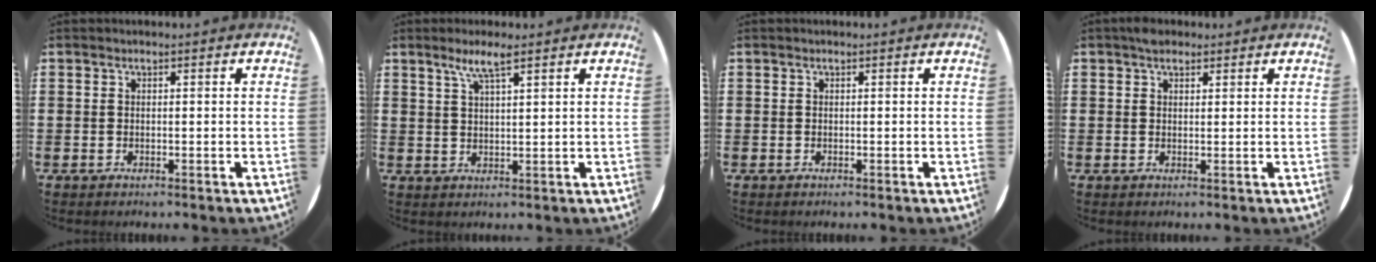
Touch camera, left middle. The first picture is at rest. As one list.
[{"total": 3.9, "force": [2.7, 0.5, 2.8], "torque": [-0.059, 0.006, 0.046]}, {"total": 0.0}, {"total": 1.7, "force": [1.5, 0.8, 0.4], "torque": [-0.001, 0.002, 0.026]}]